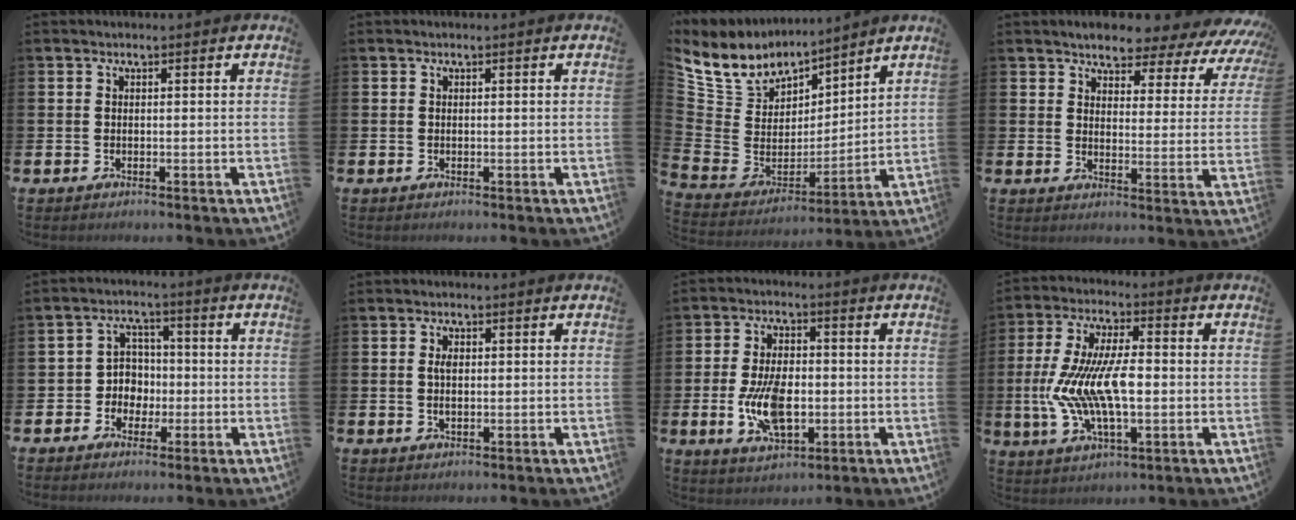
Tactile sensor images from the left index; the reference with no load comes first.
{"total": 0.0}
{"total": 8.0, "force": [7.2, 3.4, -0.6], "torque": [-0.052, -0.071, 0.132]}
{"total": 5.1, "force": [4.8, 1.2, 1.4], "torque": [-0.040, -0.042, 0.074]}
{"total": 4.3, "force": [-0.7, 4.1, 1.2], "torque": [-0.038, 0.006, -0.021]}
{"total": 1.6, "force": [0.1, 0.9, 1.3], "torque": [-0.017, 0.002, -0.002]}
{"total": 8.9, "force": [-1.3, 4.6, 7.5], "torque": [-0.144, -0.004, -0.024]}
{"total": 11.3, "force": [-0.8, 4.9, 10.2], "torque": [-0.222, -0.008, -0.014]}